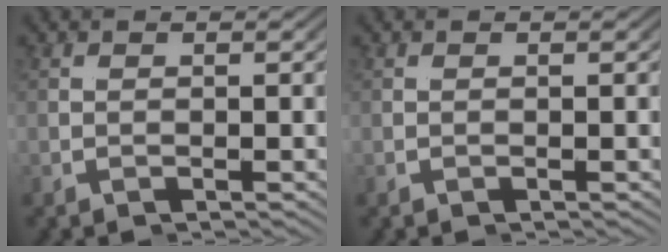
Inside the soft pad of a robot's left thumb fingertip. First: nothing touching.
{"total": 0.0}